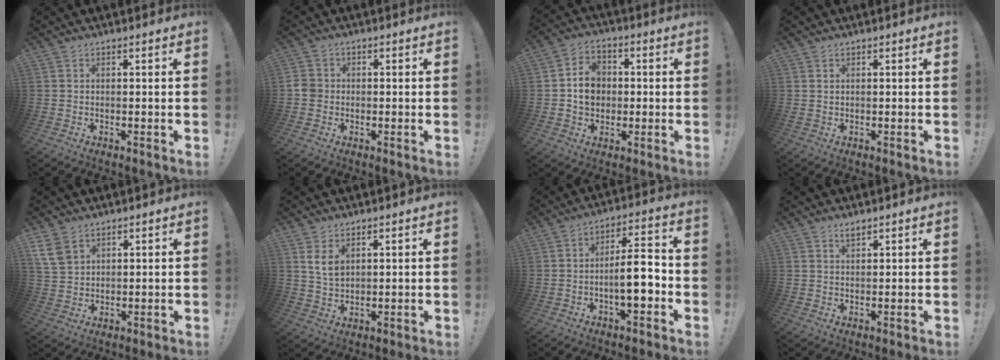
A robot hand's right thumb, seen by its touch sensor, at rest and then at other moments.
{"total": 3.3, "force": [-0.7, 3.0, 1.2], "torque": [-0.021, 0.006, -0.015]}
{"total": 9.4, "force": [0.3, 8.2, 4.6], "torque": [-0.045, 0.011, 0.010]}
{"total": 0.6, "force": [0.5, 0.2, 0.3], "torque": [-0.008, 0.000, 0.010]}
{"total": 6.4, "force": [3.7, 3.9, 3.3], "torque": [-0.071, -0.011, 0.075]}
{"total": 5.5, "force": [2.7, 3.0, 3.7], "torque": [-0.057, -0.012, 0.050]}
{"total": 10.7, "force": [-2.7, 3.3, 9.8], "torque": [-0.148, 0.013, -0.051]}
{"total": 2.1, "force": [1.7, 0.7, 1.0], "torque": [-0.012, -0.006, 0.028]}